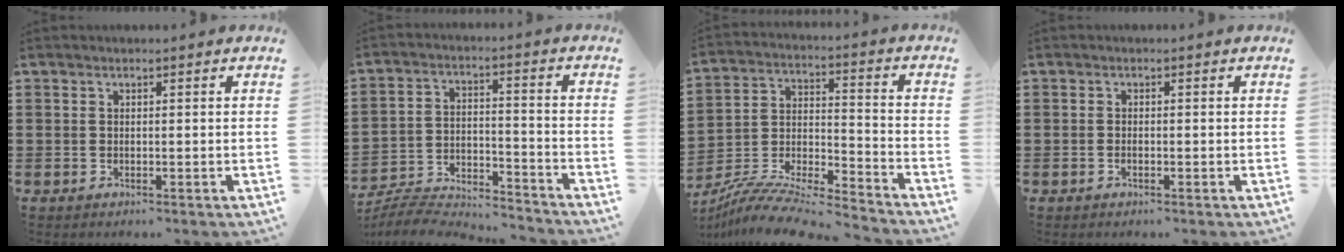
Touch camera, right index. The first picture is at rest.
{"total": 6.4, "force": [-6.2, 1.0, 1.2], "torque": [-0.028, -0.004, -0.127]}
{"total": 9.9, "force": [-9.3, 0.6, 3.3], "torque": [-0.067, 0.005, -0.189]}
{"total": 0.6, "force": [-0.4, 0.1, 0.5], "torque": [-0.011, -0.005, -0.006]}